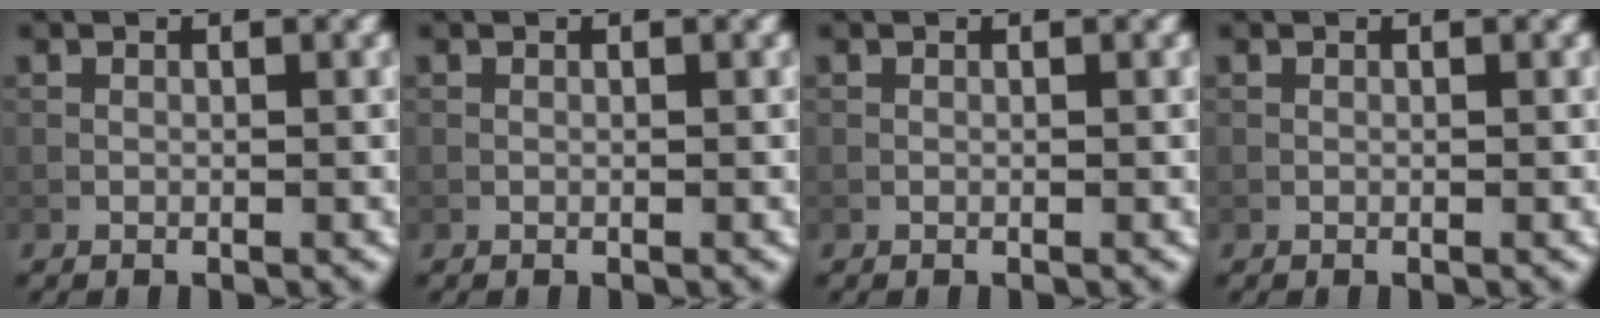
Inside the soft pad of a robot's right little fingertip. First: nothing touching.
{"total": 0.0}
{"total": 0.0}
{"total": 0.0}